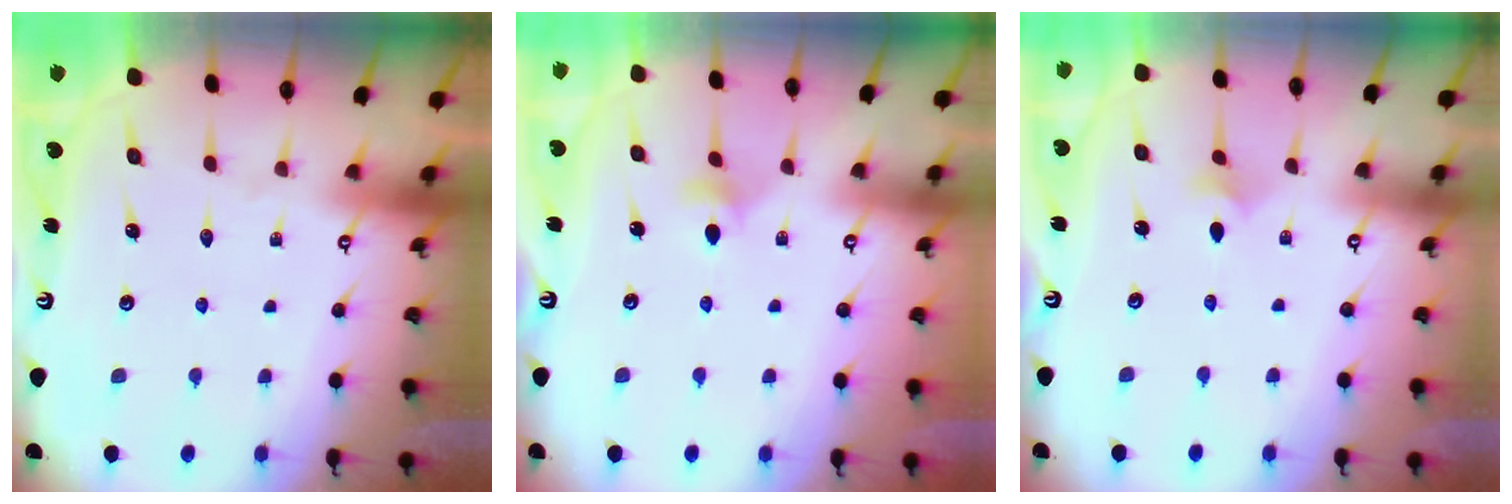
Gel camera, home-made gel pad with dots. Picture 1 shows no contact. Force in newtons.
{"total": 3.9, "press": 3.8, "slide": 0.7}
{"total": 2.9, "press": 2.8, "slide": 0.7}